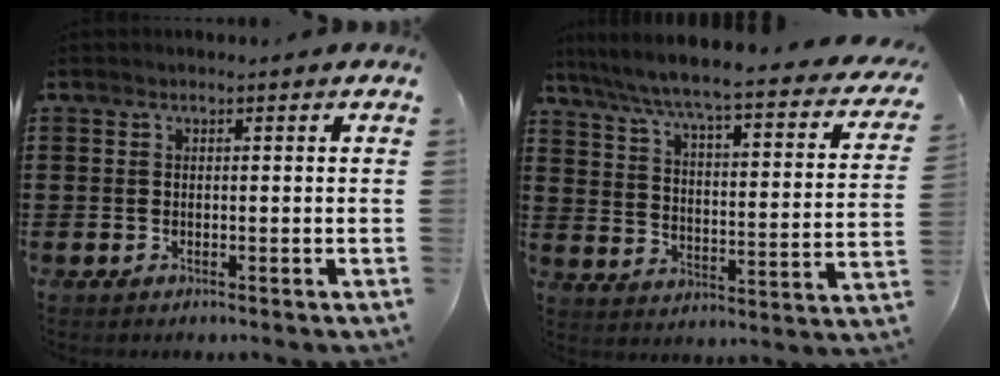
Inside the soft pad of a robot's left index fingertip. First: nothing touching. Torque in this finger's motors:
{"motor_torque": [1.28, -0.86, 1.05, 0.21]}